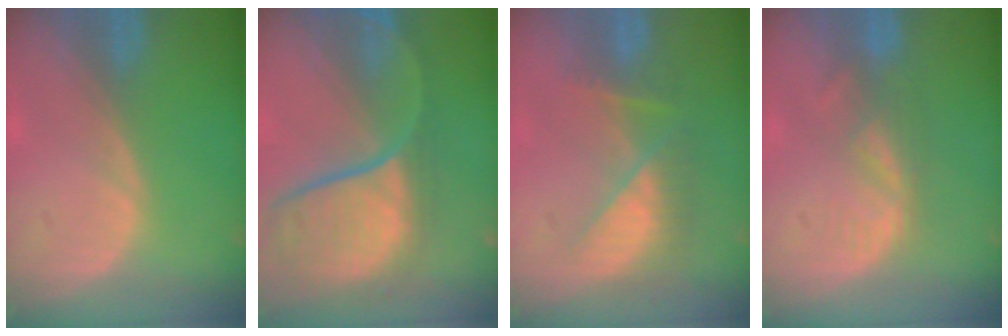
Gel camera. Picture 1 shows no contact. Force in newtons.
{"total": 11.9, "press": 9.8, "slide": 6.7}
{"total": 8.0, "press": 6.9, "slide": 4.1}
{"total": 4.0, "press": 3.6, "slide": 1.7}